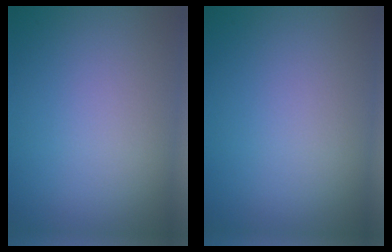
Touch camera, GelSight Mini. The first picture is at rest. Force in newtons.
{"total": 0.0}